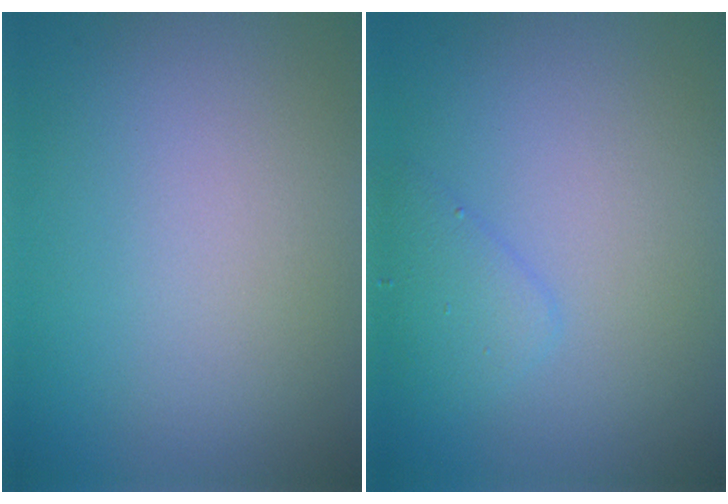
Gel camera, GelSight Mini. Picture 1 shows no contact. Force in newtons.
{"total": 1.9, "press": 1.9, "slide": 0.0}